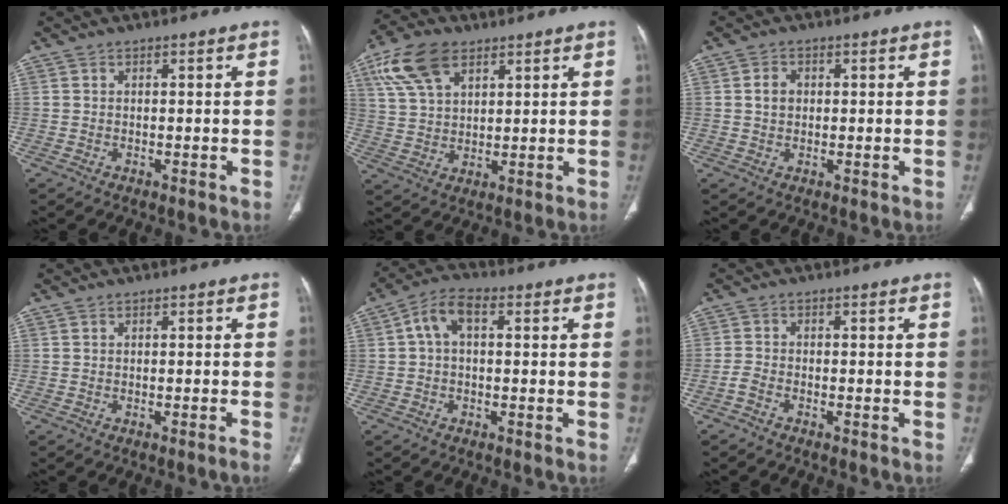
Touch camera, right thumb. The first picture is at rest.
{"total": 11.3, "force": [5.9, 6.6, 6.9], "torque": [-0.125, -0.005, 0.118]}
{"total": 2.8, "force": [0.4, 2.2, 1.7], "torque": [-0.021, 0.004, 0.007]}
{"total": 0.9, "force": [-0.6, -0.2, 0.6], "torque": [-0.014, 0.008, -0.005]}
{"total": 5.9, "force": [0.8, 3.4, 4.7], "torque": [-0.082, 0.022, 0.006]}
{"total": 1.9, "force": [-1.5, 0.8, 0.9], "torque": [-0.028, 0.012, -0.030]}